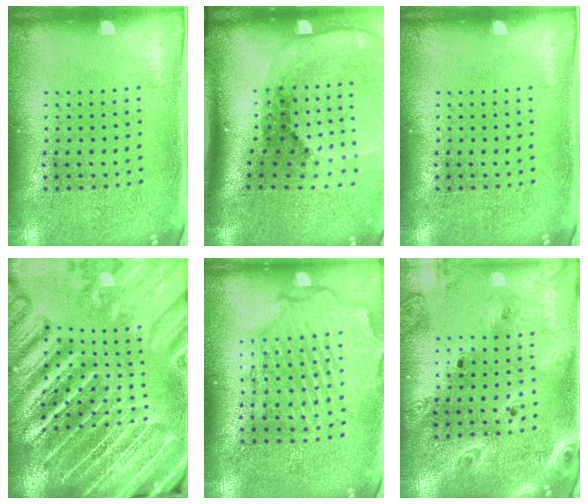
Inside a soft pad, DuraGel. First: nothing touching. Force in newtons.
{"total": 2.7, "press": 1.9, "slide": 2.0}
{"total": 0.0}
{"total": 5.7, "press": 5.0, "slide": 2.8}
{"total": 2.5, "press": 2.2, "slide": 1.1}
{"total": 2.8, "press": 2.3, "slide": 1.5}